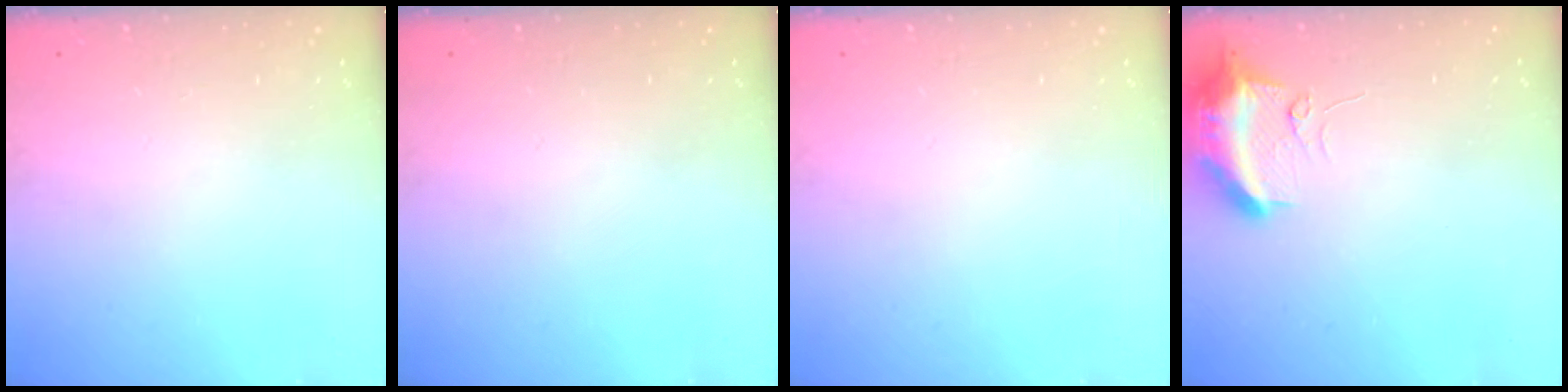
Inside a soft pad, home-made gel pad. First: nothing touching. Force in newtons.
{"total": 0.0}
{"total": 0.0}
{"total": 12.3, "press": 10.8, "slide": 5.9}